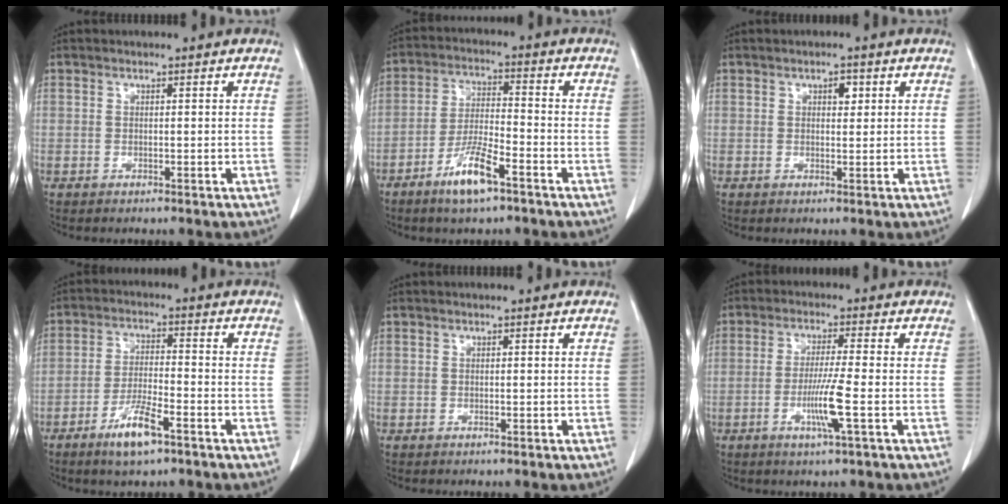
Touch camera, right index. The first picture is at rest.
{"total": 8.1, "force": [-5.0, 1.4, 6.2], "torque": [-0.126, -0.008, -0.092]}
{"total": 1.9, "force": [0.8, 1.0, 1.4], "torque": [-0.019, 0.000, 0.011]}
{"total": 7.0, "force": [-4.3, 1.3, 5.3], "torque": [-0.106, -0.008, -0.076]}
{"total": 0.0}
{"total": 6.1, "force": [-1.9, -0.8, 5.8], "torque": [-0.109, -0.015, -0.038]}